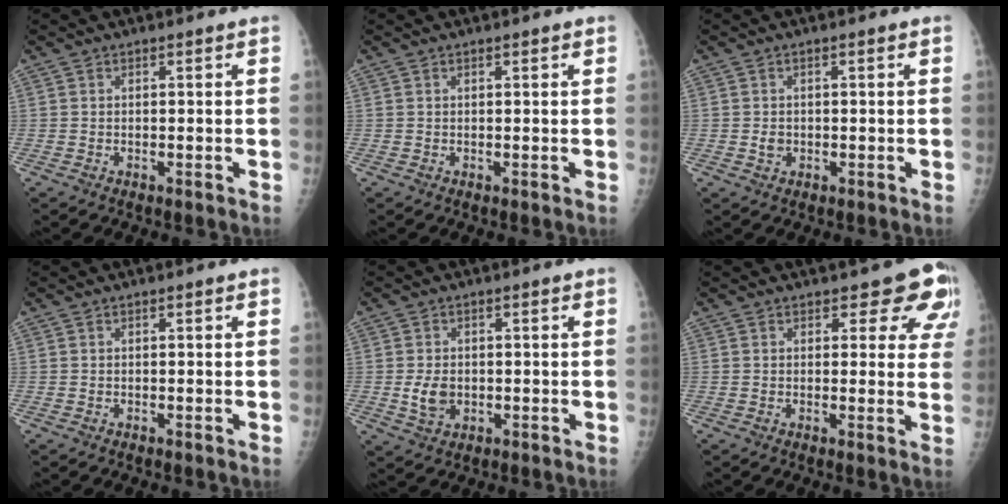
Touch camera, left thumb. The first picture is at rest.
{"total": 0.7, "force": [0.4, 0.2, 0.5], "torque": [-0.008, 0.001, 0.004]}
{"total": 1.4, "force": [-0.4, 1.3, 0.5], "torque": [-0.002, 0.001, -0.003]}
{"total": 0.0}
{"total": 4.2, "force": [-0.7, 3.2, 2.7], "torque": [-0.043, -0.005, -0.004]}
{"total": 8.1, "force": [5.5, 4.2, 4.3], "torque": [-0.003, -0.026, 0.048]}